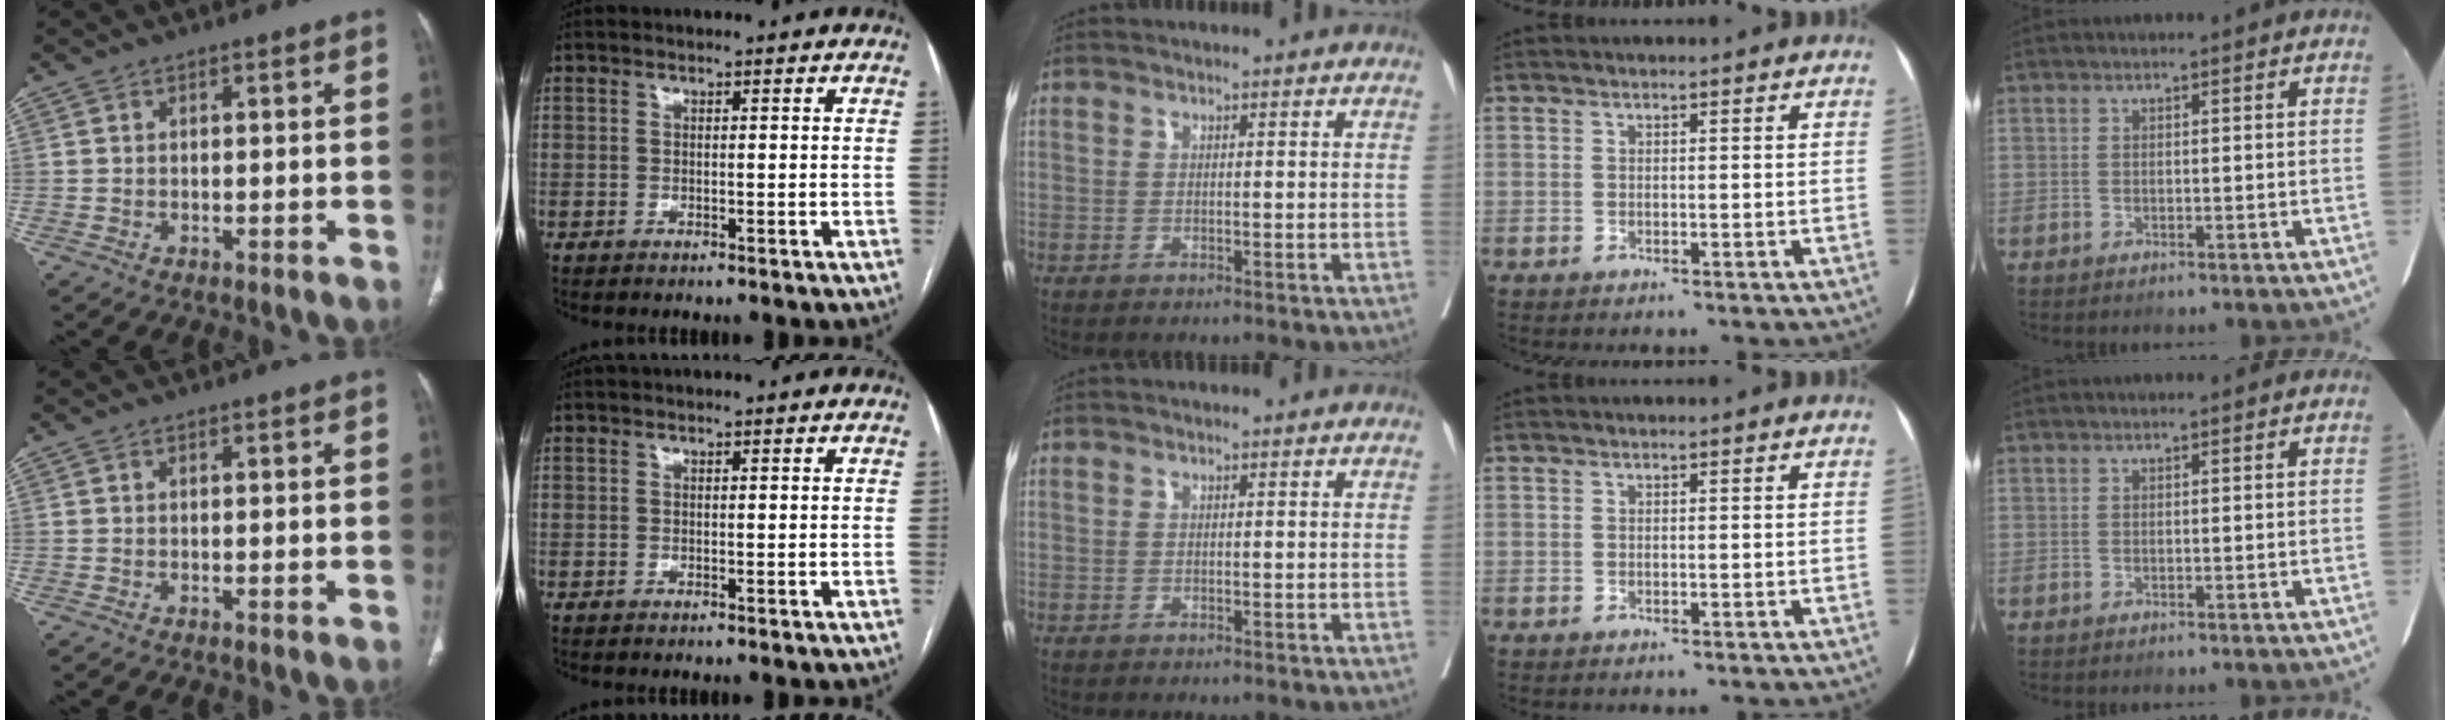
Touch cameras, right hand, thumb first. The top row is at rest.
{}